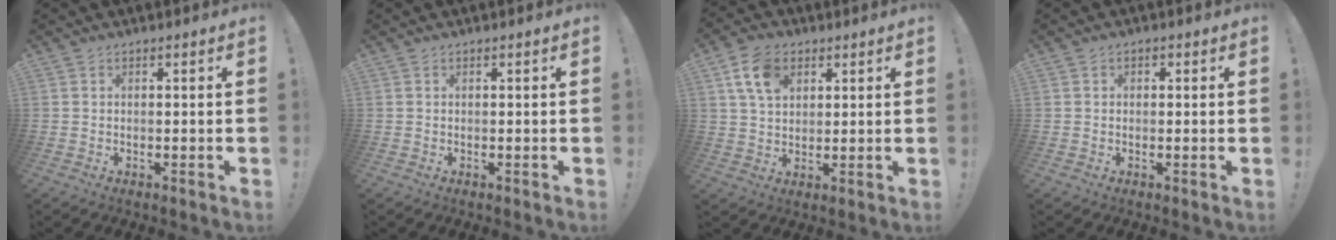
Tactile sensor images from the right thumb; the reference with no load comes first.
{"total": 0.0}
{"total": 10.1, "force": [4.4, 6.8, 6.0], "torque": [-0.104, 0.003, 0.088]}
{"total": 1.2, "force": [-0.3, 1.0, 0.5], "torque": [-0.008, 0.005, -0.006]}